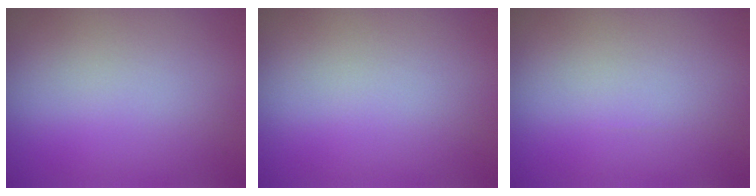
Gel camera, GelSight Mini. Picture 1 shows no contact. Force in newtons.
{"total": 0.0}
{"total": 0.0}